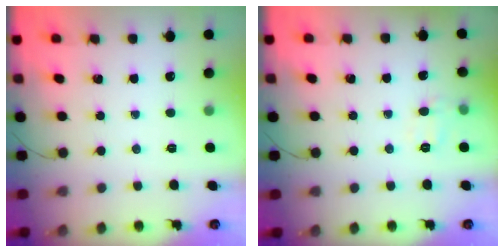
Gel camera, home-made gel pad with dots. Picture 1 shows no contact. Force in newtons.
{"total": 7.6, "press": 7.5, "slide": 1.0}